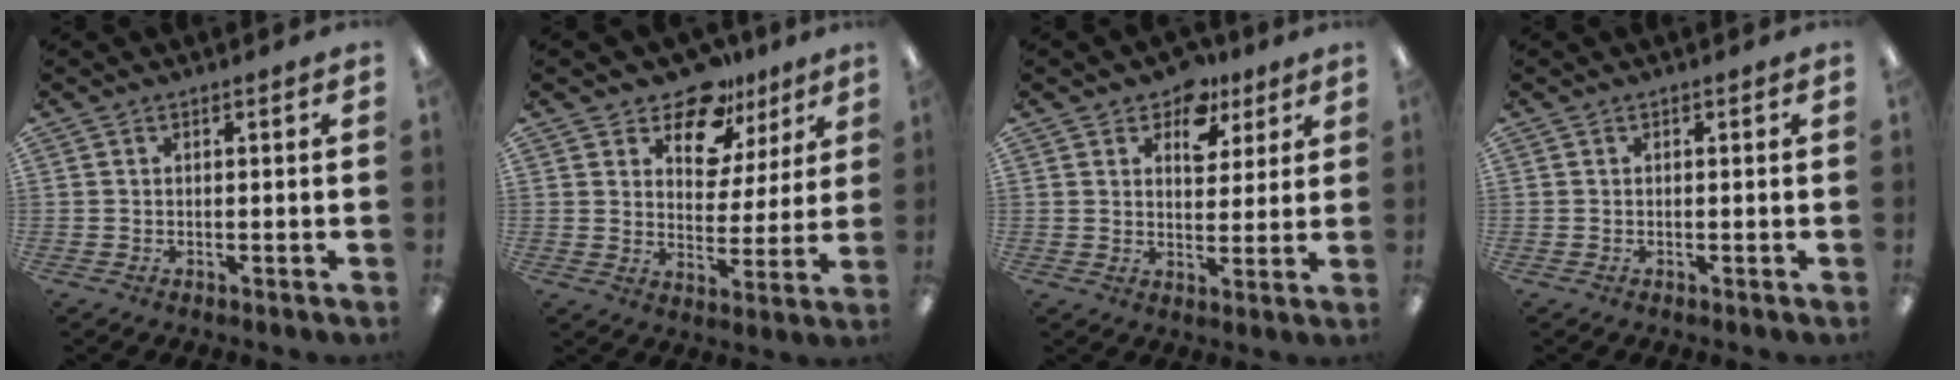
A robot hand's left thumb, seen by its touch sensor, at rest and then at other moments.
{"total": 12.6, "force": [9.9, 6.9, 3.8], "torque": [-0.066, -0.065, 0.183]}
{"total": 9.3, "force": [6.2, 5.7, 4.1], "torque": [-0.046, -0.030, 0.106]}
{"total": 0.0}